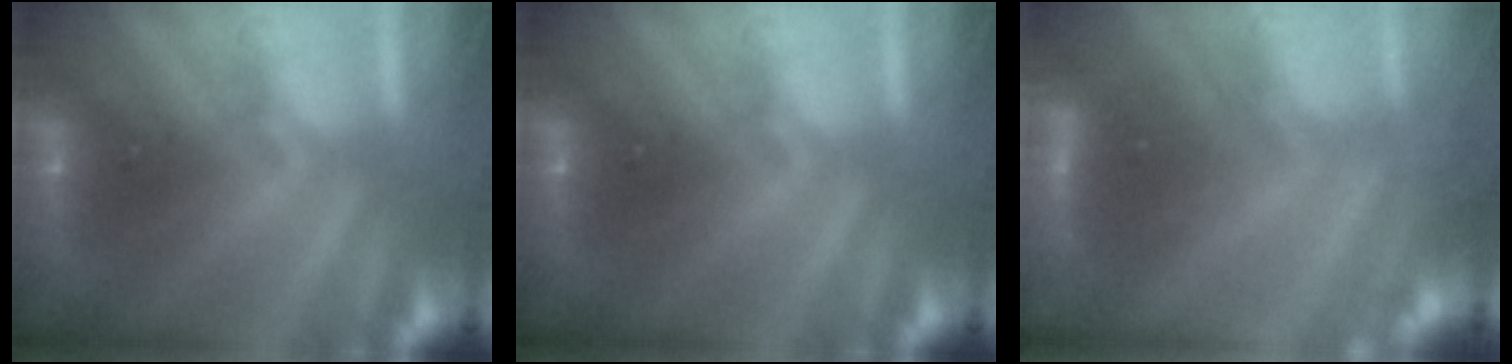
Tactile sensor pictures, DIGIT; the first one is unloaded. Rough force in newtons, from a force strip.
{"total": 0.0}
{"total": 5.1}